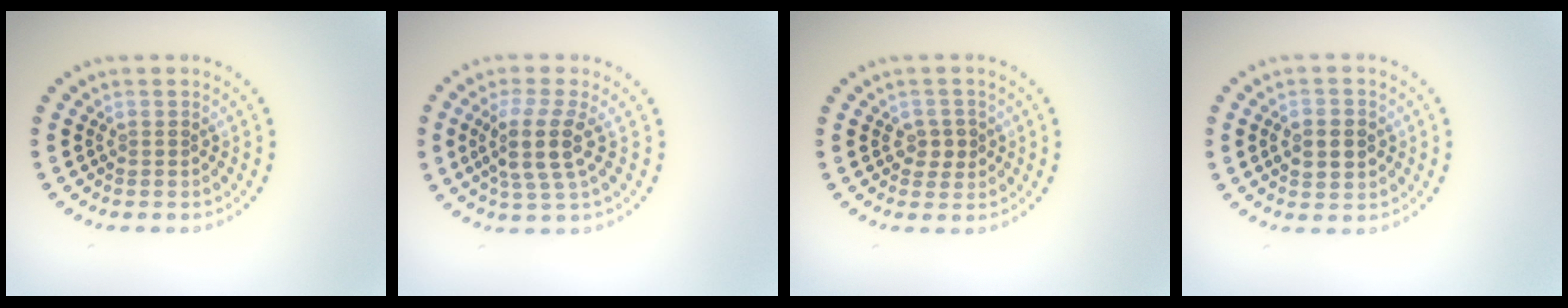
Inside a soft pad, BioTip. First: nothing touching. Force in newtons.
{"total": 3.8, "press": 3.1, "slide": 2.2}
{"total": 1.8, "press": 1.7, "slide": 0.5}
{"total": 3.0, "press": 3.0, "slide": 0.2}